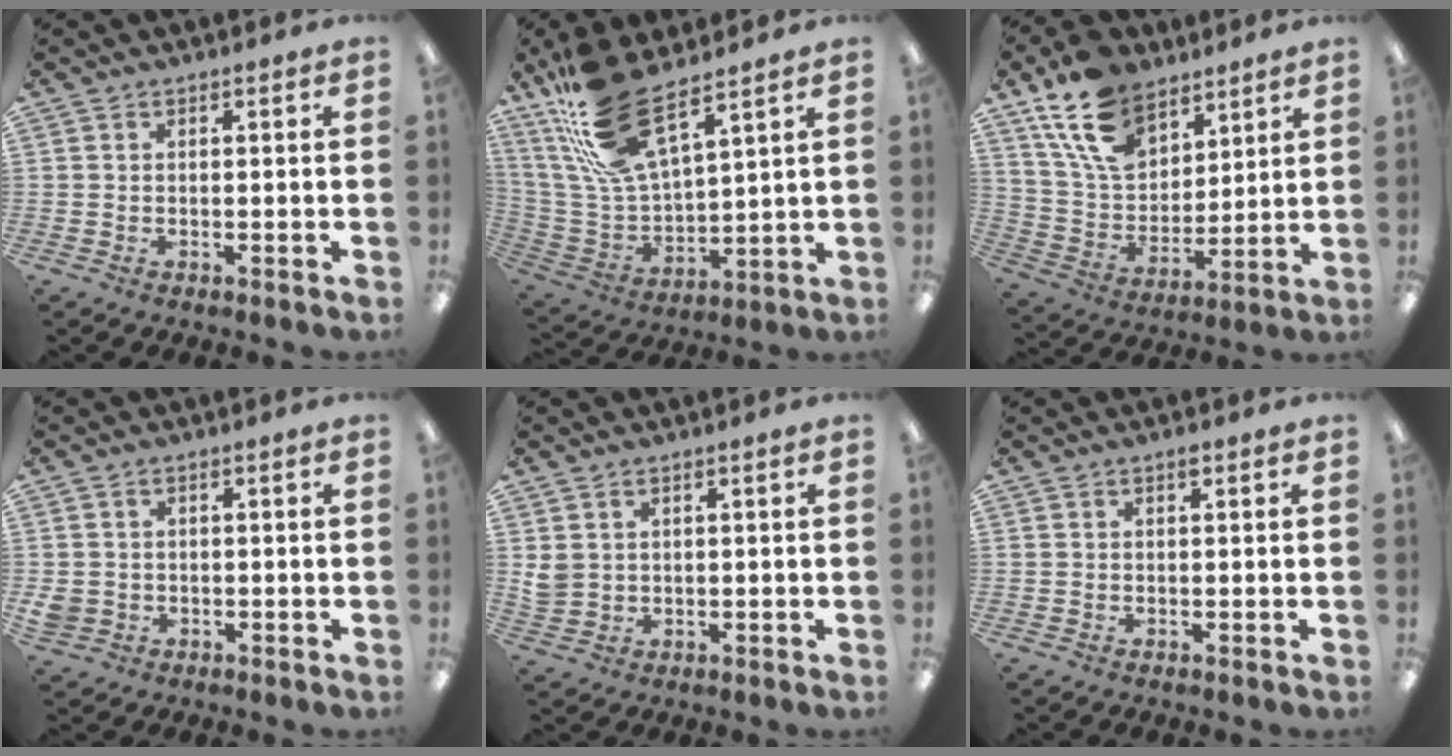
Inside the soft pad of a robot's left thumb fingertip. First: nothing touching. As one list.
[{"total": 18.7, "force": [13.1, 6.4, 11.7], "torque": [-0.261, -0.065, 0.238]}, {"total": 17.0, "force": [11.0, 10.1, 8.1], "torque": [-0.153, -0.047, 0.208]}, {"total": 3.1, "force": [-0.3, 2.8, 1.1], "torque": [-0.027, 0.001, -0.007]}, {"total": 3.0, "force": [1.3, 2.5, 1.0], "torque": [-0.023, 0.003, 0.028]}, {"total": 1.0, "force": [0.6, 0.3, 0.7], "torque": [-0.007, -0.002, 0.009]}]